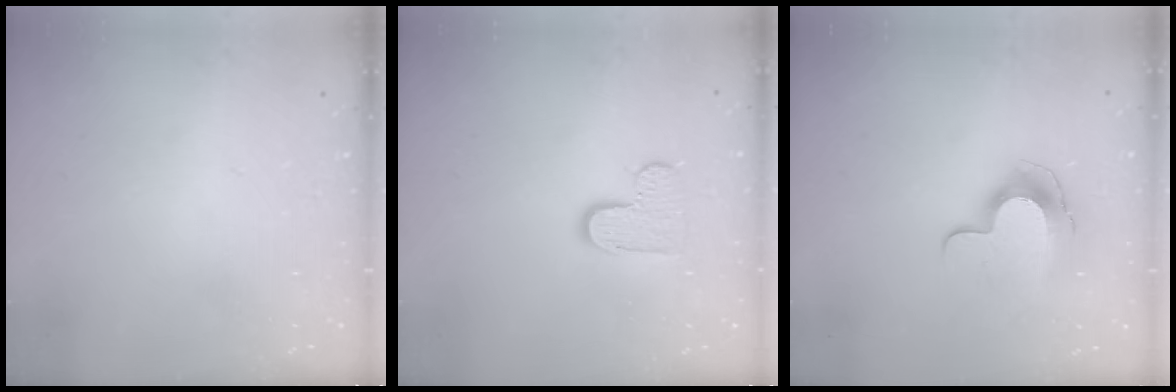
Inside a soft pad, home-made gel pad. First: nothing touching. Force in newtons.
{"total": 7.7, "press": 7.6, "slide": 0.3}
{"total": 11.4, "press": 11.4, "slide": 0.6}